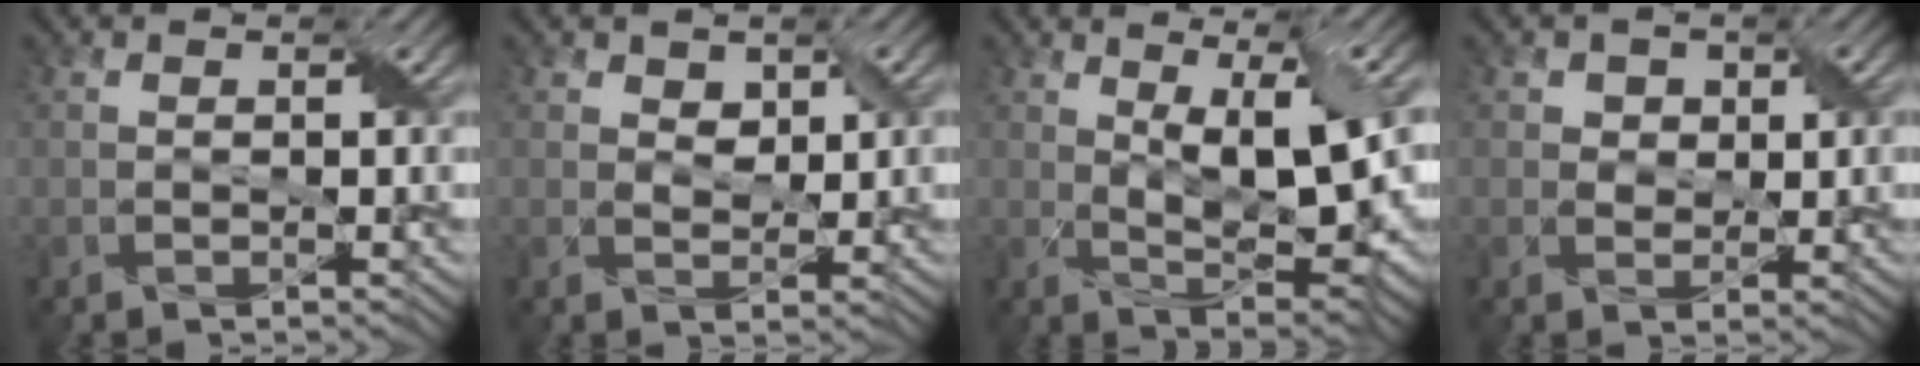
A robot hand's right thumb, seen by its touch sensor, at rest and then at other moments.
{"total": 2.9, "force": [1.5, 1.8, 1.8], "torque": [-0.041, -0.001, 0.026]}
{"total": 9.3, "force": [2.4, 2.8, 8.6], "torque": [-0.157, 0.000, 0.043]}
{"total": 2.9, "force": [1.2, 2.4, 1.3], "torque": [-0.025, -0.002, 0.011]}